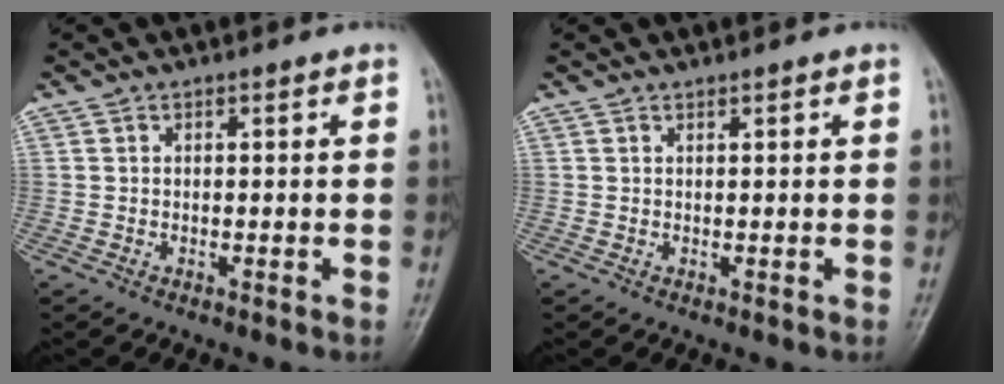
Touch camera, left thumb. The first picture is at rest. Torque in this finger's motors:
{"motor_torque": [0.27, 0.09, -0.30, 0.11, -0.01]}